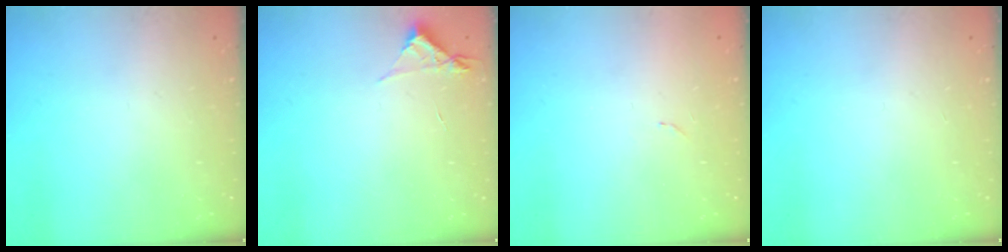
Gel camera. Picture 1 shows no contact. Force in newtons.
{"total": 3.0, "press": 3.0, "slide": 0.3}
{"total": 5.0, "press": 5.0, "slide": 0.3}
{"total": 0.0}